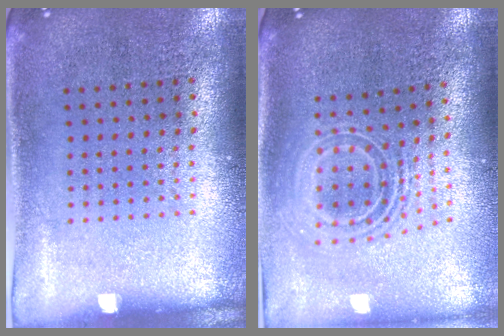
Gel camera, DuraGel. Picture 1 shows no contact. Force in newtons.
{"total": 2.2, "press": 1.5, "slide": 1.5}